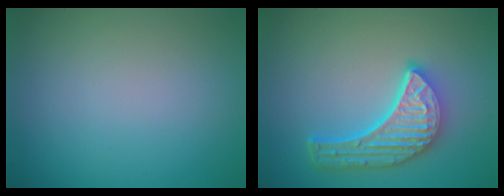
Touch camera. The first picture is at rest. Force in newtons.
{"total": 5.8, "press": 4.5, "slide": 3.7}